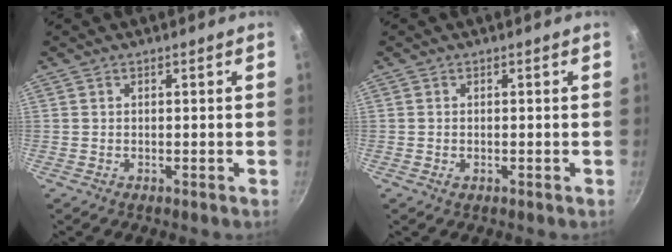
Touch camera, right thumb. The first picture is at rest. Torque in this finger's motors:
{"motor_torque": [-0.20, 0.05, -0.21, 0.00, 0.04]}